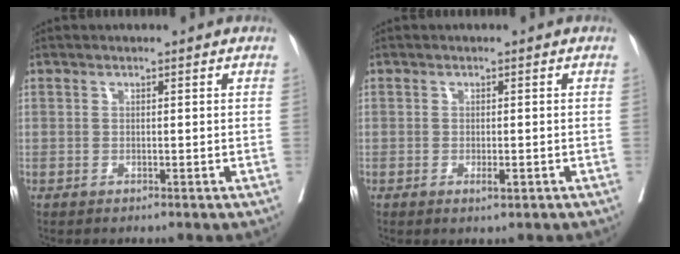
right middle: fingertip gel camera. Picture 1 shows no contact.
{"total": 1.4, "force": [-0.7, 0.3, 1.2], "torque": [-0.023, -0.004, -0.009]}